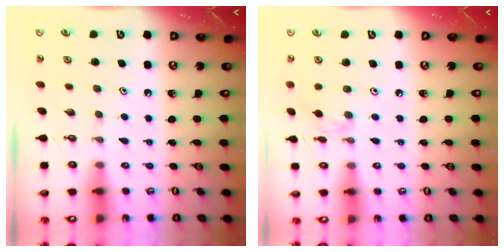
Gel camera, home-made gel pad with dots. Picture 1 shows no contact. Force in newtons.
{"total": 2.8, "press": 2.8, "slide": 0.5}